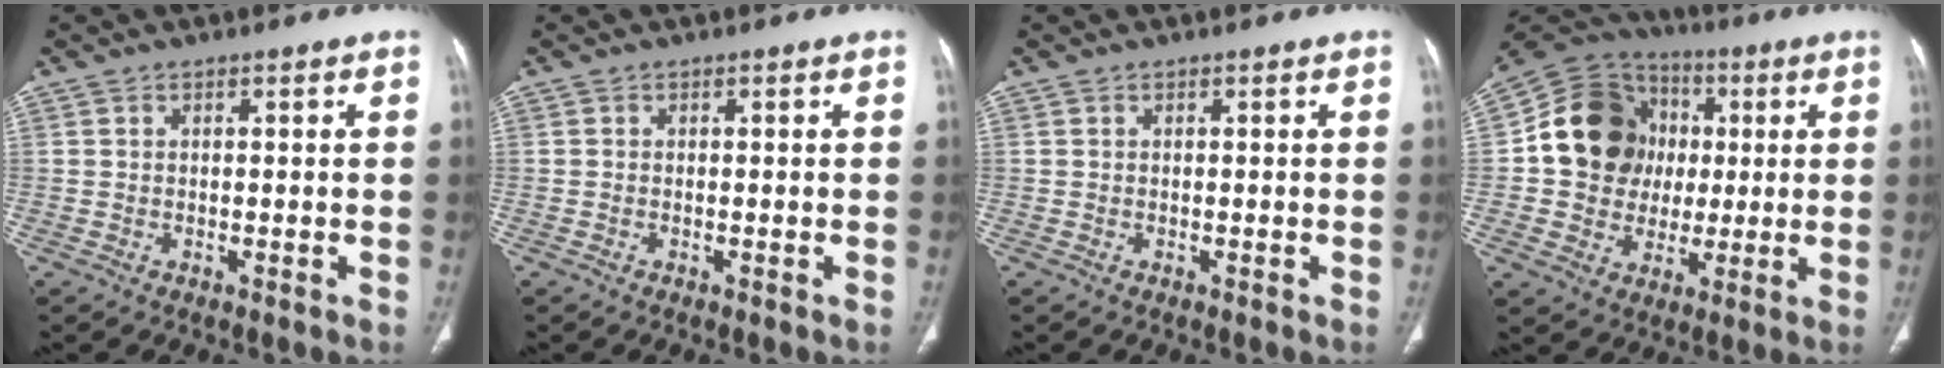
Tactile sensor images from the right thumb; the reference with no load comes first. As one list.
[{"total": 0.0}, {"total": 0.0}, {"total": 16.6, "force": [1.6, 14.6, 7.8], "torque": [-0.106, 0.020, 0.028]}]